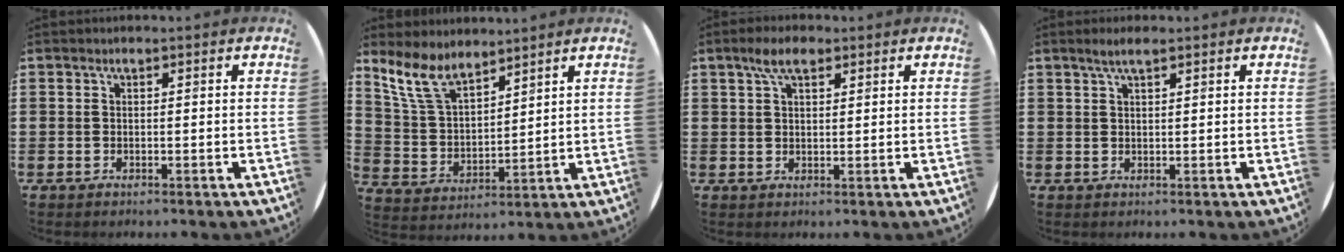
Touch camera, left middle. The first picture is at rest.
{"total": 7.9, "force": [6.6, 2.8, 3.4], "torque": [-0.090, -0.020, 0.124]}
{"total": 4.1, "force": [2.6, 1.7, 2.6], "torque": [-0.040, 0.002, 0.043]}
{"total": 1.9, "force": [1.4, 0.2, 1.3], "torque": [-0.026, 0.004, 0.024]}